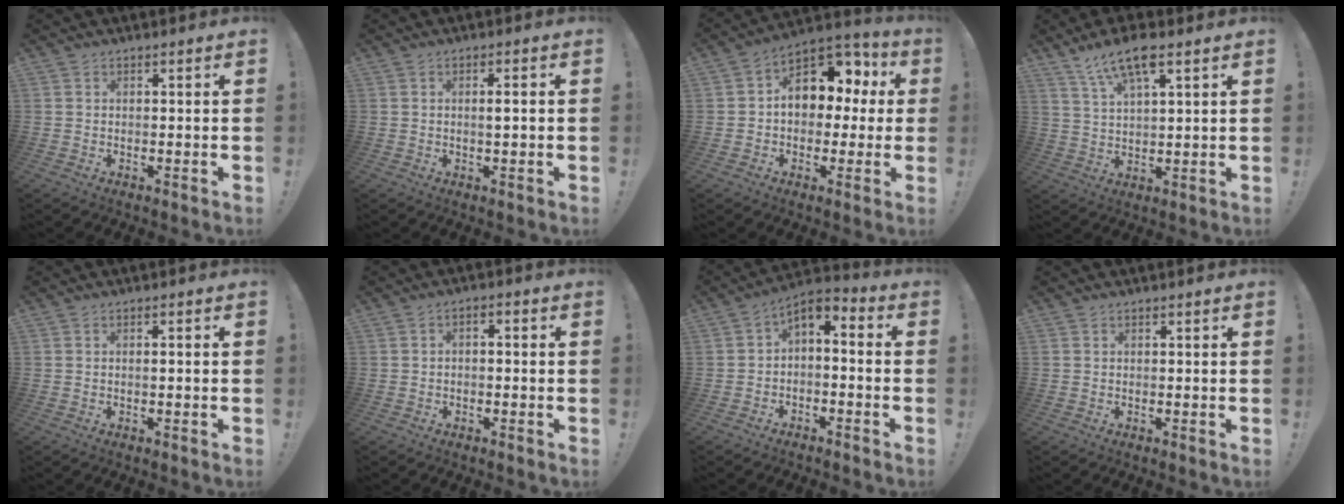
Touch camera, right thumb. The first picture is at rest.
{"total": 2.1, "force": [0.4, 0.0, 2.1], "torque": [-0.024, -0.005, 0.001]}
{"total": 12.7, "force": [2.9, 9.7, 7.6], "torque": [-0.100, -0.011, 0.056]}
{"total": 10.0, "force": [6.5, 3.0, 7.0], "torque": [-0.125, -0.027, 0.117]}
{"total": 0.9, "force": [0.0, -0.4, 0.8], "torque": [-0.008, -0.005, -0.003]}
{"total": 2.4, "force": [-1.9, 0.8, 1.2], "torque": [-0.019, 0.010, -0.034]}
{"total": 3.8, "force": [-1.9, 2.1, 2.6], "torque": [-0.042, 0.012, -0.032]}
{"total": 0.0}